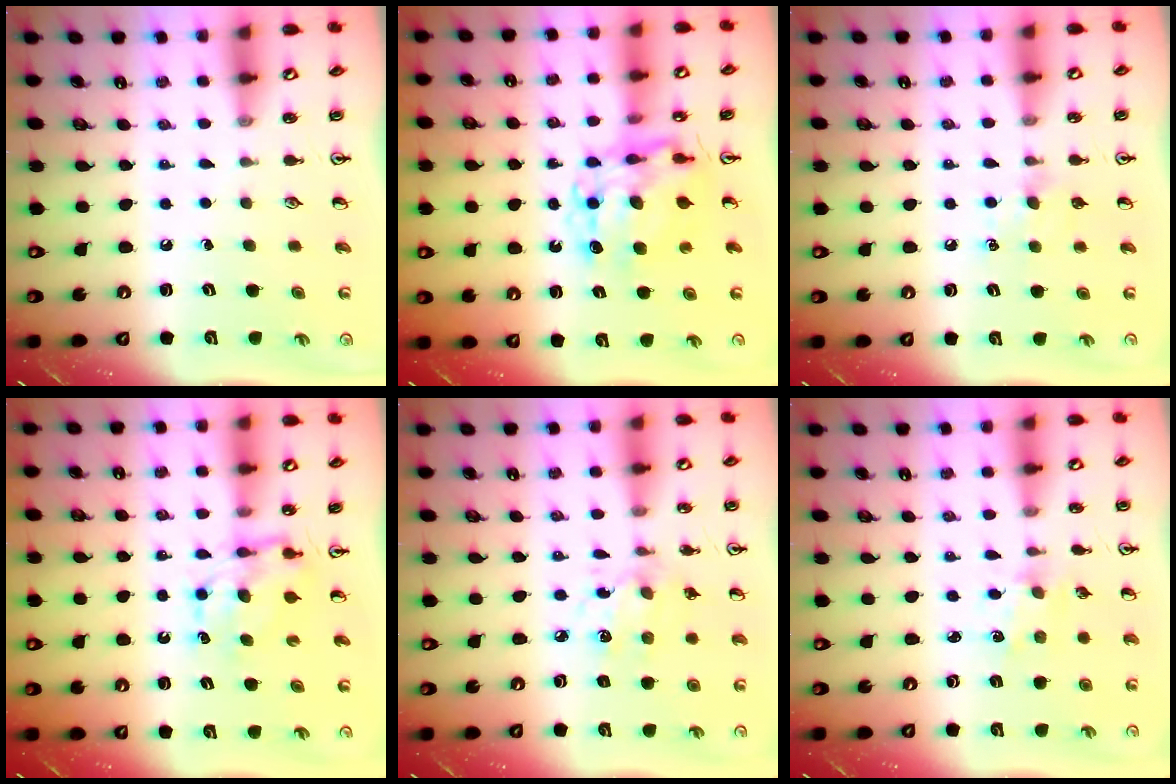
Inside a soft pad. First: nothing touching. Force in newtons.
{"total": 10.0, "press": 10.0, "slide": 0.8}
{"total": 6.3, "press": 6.2, "slide": 0.7}
{"total": 7.8, "press": 7.8, "slide": 0.3}
{"total": 6.1, "press": 6.1, "slide": 0.4}
{"total": 1.0, "press": 1.0, "slide": 0.2}